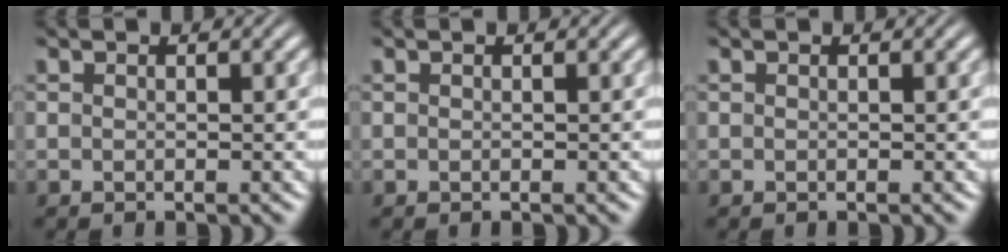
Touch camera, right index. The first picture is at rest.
{"total": 0.0}
{"total": 0.0}